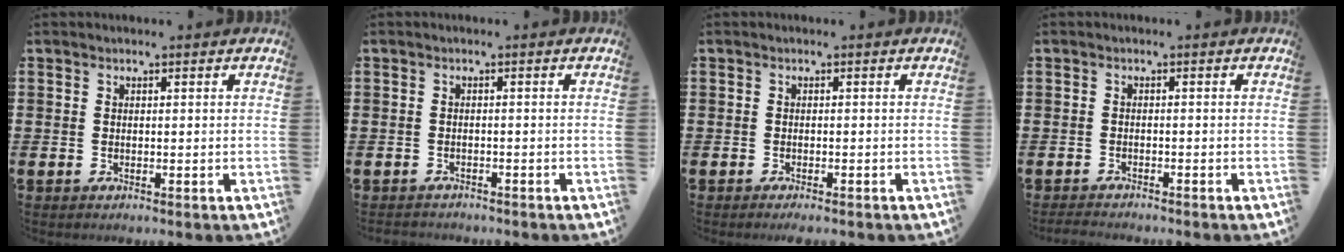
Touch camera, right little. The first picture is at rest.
{"total": 0.7, "force": [-0.7, 0.2, 0.0], "torque": [-0.003, 0.000, -0.016]}
{"total": 0.7, "force": [-0.6, 0.1, 0.4], "torque": [-0.009, -0.003, -0.011]}
{"total": 1.1, "force": [-1.1, 0.1, 0.2], "torque": [-0.007, 0.001, -0.023]}